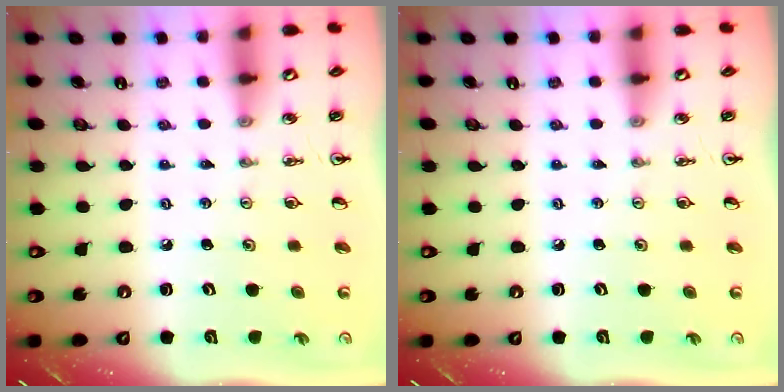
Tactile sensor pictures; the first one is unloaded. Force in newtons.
{"total": 0.0}